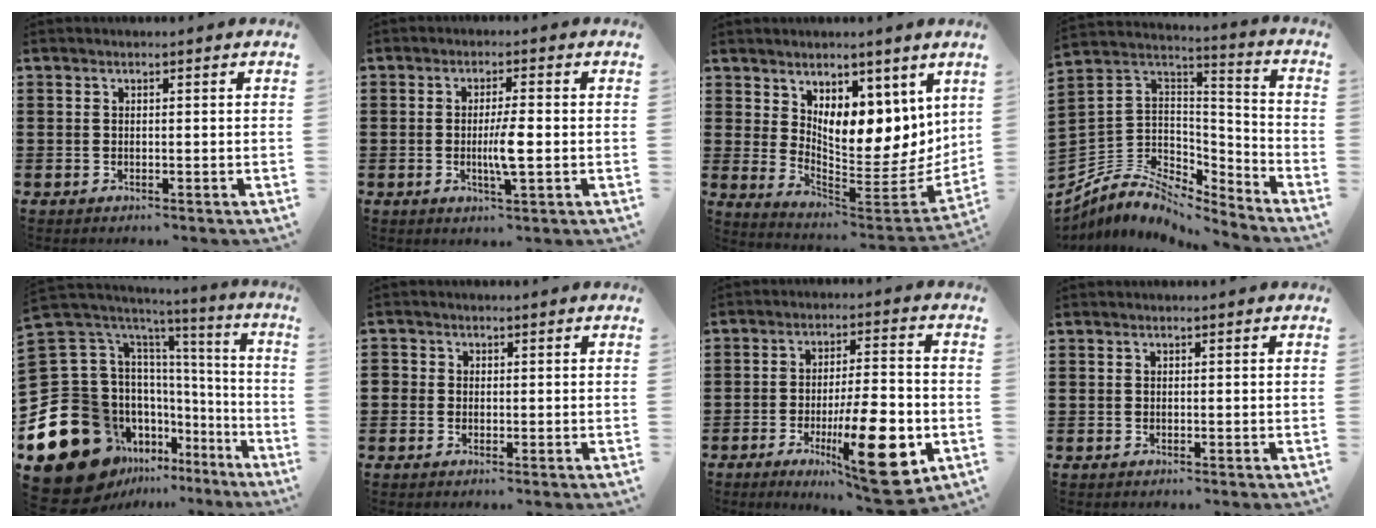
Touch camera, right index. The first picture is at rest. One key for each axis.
{"total": 5.0, "fx": -0.7, "fy": 0.5, "fz": 4.9, "tx": -0.092, "ty": -0.007, "tz": -0.016}
{"total": 8.1, "fx": 5.5, "fy": 4.2, "fz": 4.1, "tx": -0.069, "ty": -0.061, "tz": 0.101}
{"total": 5.9, "fx": -4.2, "fy": 3.8, "fz": 1.8, "tx": -0.061, "ty": -0.010, "tz": -0.084}
{"total": 23.5, "fx": -9.7, "fy": 17.3, "fz": 12.7, "tx": -0.305, "ty": -0.016, "tz": -0.117}
{"total": 1.0, "fx": -0.4, "fy": 0.9, "fz": 0.2, "tx": -0.006, "ty": 0.003, "tz": -0.009}
{"total": 14.7, "fx": -5.2, "fy": 3.9, "fz": 13.1, "tx": -0.209, "ty": -0.003, "tz": -0.079}
{"total": 0.0}